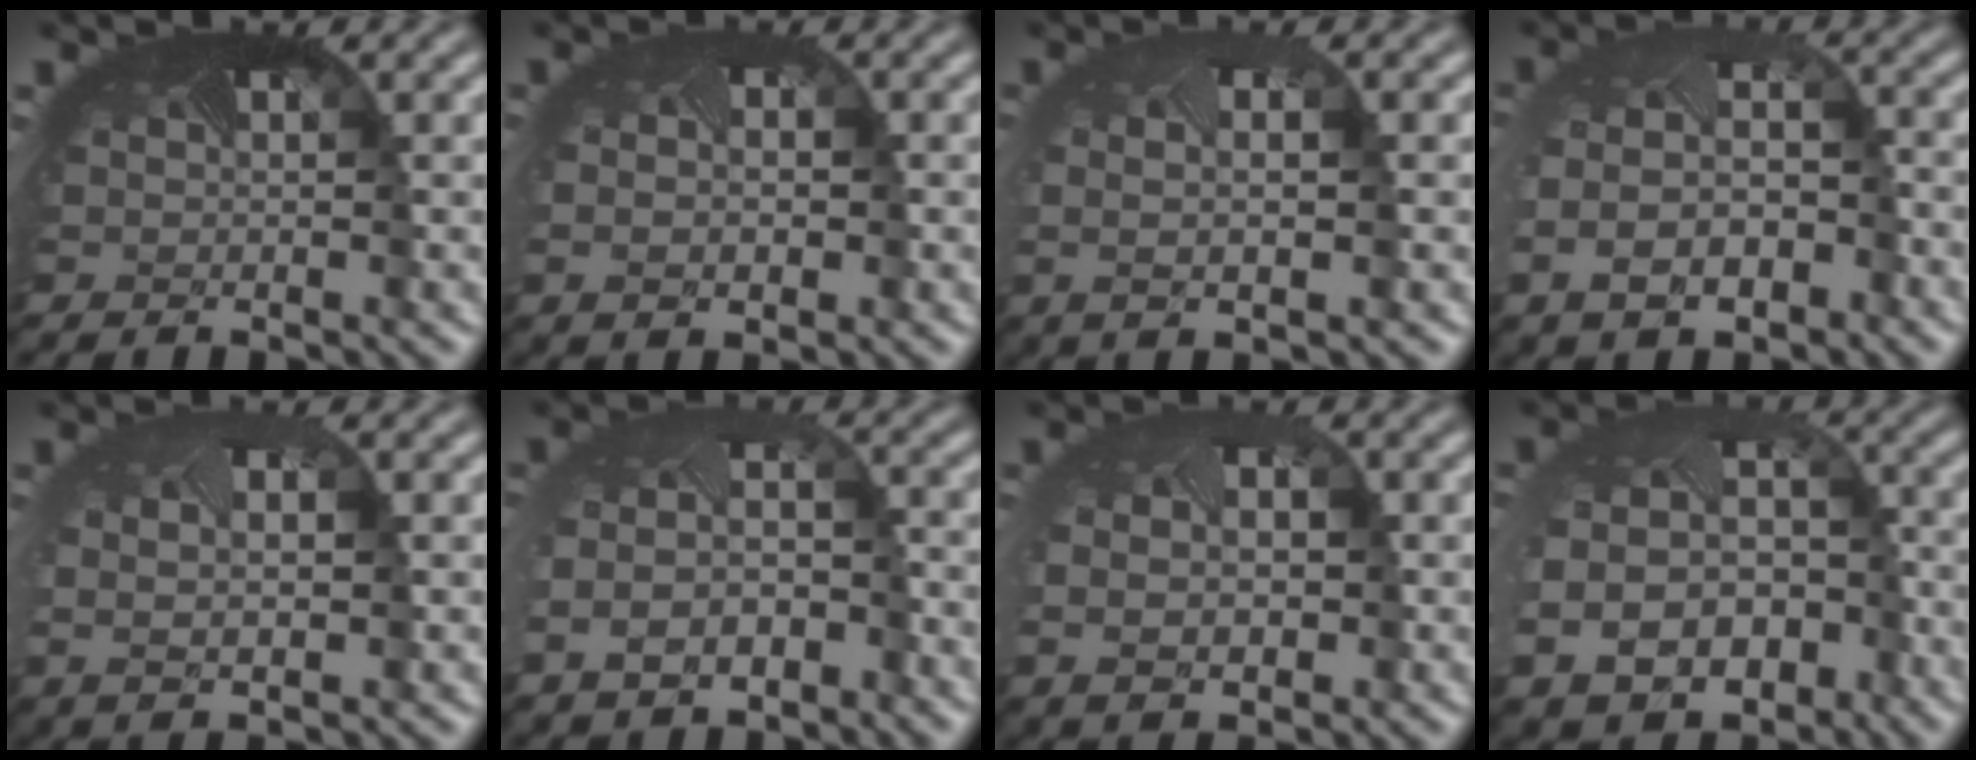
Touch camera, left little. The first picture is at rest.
{"total": 3.0, "force": [-0.4, 1.9, 2.3], "torque": [-0.035, 0.000, 0.002]}
{"total": 3.0, "force": [-0.3, 0.9, 2.9], "torque": [-0.060, -0.004, -0.001]}
{"total": 6.1, "force": [-2.6, 3.5, 4.3], "torque": [-0.097, -0.021, -0.044]}
{"total": 3.0, "force": [-0.1, 1.5, 2.6], "torque": [-0.053, -0.005, 0.009]}
{"total": 5.3, "force": [-2.7, 3.1, 3.4], "torque": [-0.080, -0.022, -0.045]}
{"total": 4.8, "force": [-0.3, 3.4, 3.4], "torque": [-0.060, 0.000, 0.005]}
{"total": 9.5, "force": [-4.1, 6.7, 5.3], "torque": [-0.105, -0.045, -0.043]}